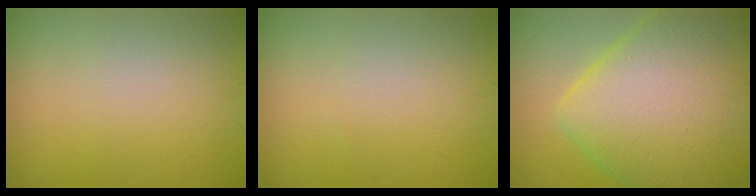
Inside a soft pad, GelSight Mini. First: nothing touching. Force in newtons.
{"total": 0.0}
{"total": 13.6, "press": 13.6, "slide": 0.5}